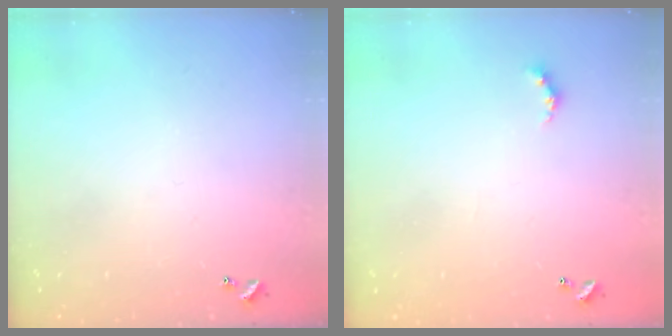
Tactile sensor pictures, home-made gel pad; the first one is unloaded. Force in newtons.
{"total": 3.3, "press": 3.2, "slide": 0.7}